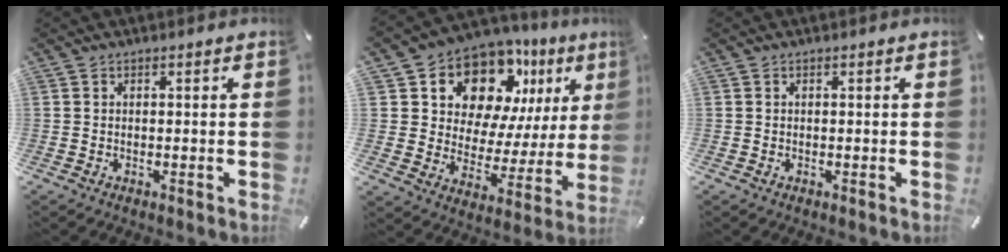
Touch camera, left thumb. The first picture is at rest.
{"total": 14.2, "force": [9.8, 8.9, 5.1], "torque": [-0.086, -0.084, 0.176]}
{"total": 0.0}